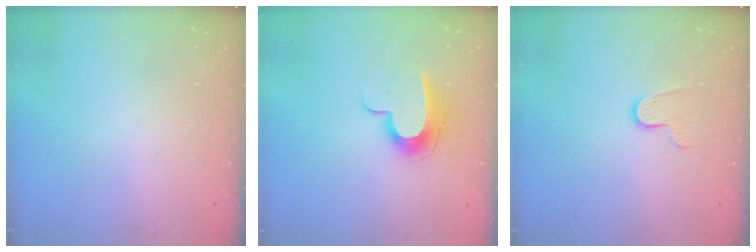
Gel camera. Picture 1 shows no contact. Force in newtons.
{"total": 9.8, "press": 9.8, "slide": 0.1}
{"total": 7.6, "press": 7.6, "slide": 0.7}